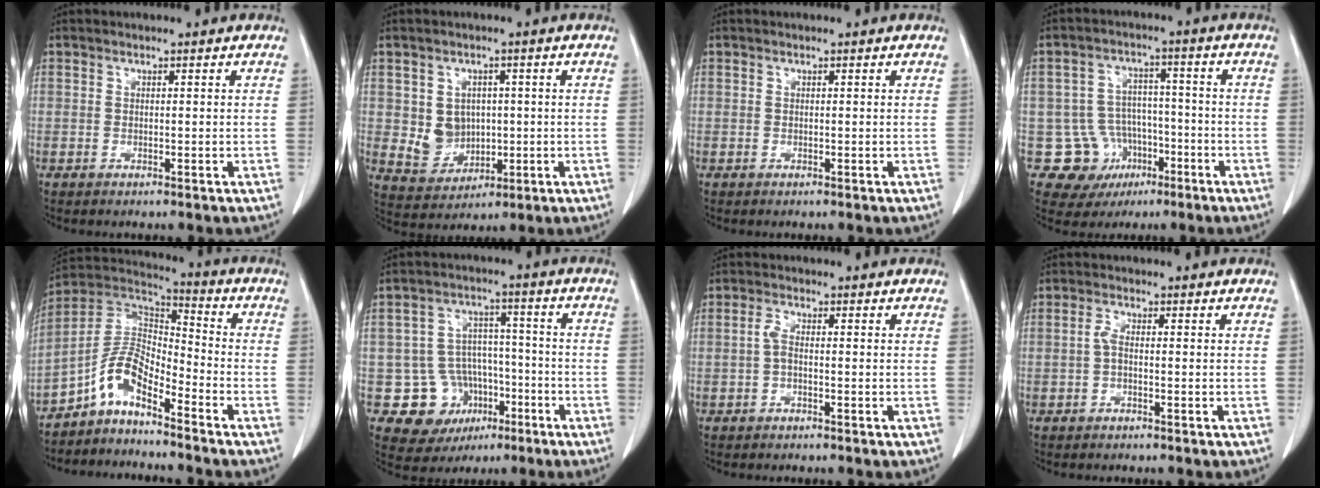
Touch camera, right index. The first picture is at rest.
{"total": 6.4, "force": [0.5, 5.7, 2.9], "torque": [-0.053, 0.010, 0.025]}
{"total": 0.0}
{"total": 10.4, "force": [-3.7, 9.6, 1.6], "torque": [-0.032, 0.032, -0.044]}
{"total": 8.6, "force": [-5.6, 3.0, 5.8], "torque": [-0.125, 0.027, -0.115]}
{"total": 10.8, "force": [-3.8, 9.7, 2.9], "torque": [-0.044, 0.038, -0.044]}
{"total": 2.2, "force": [-0.1, 0.7, 2.0], "torque": [-0.044, 0.005, -0.004]}
{"total": 1.9, "force": [-0.1, 0.6, 1.8], "torque": [-0.040, 0.004, -0.004]}